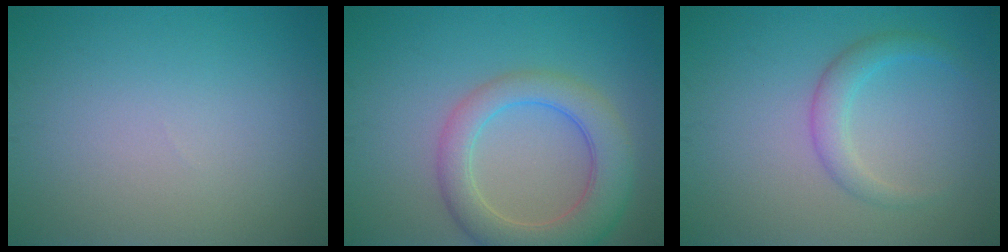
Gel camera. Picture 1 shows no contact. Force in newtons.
{"total": 6.0, "press": 6.0, "slide": 0.3}
{"total": 2.3, "press": 2.3, "slide": 0.1}